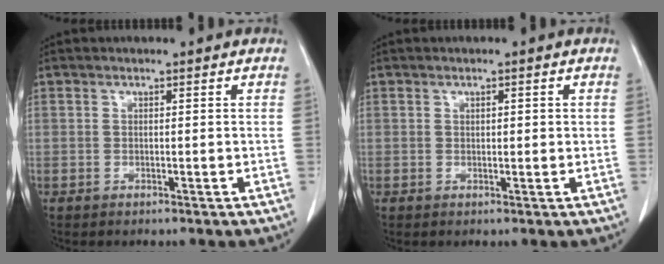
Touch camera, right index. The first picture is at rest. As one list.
[{"total": 1.2, "force": [0.4, 0.5, 1.1], "torque": [-0.017, 0.000, 0.006]}]